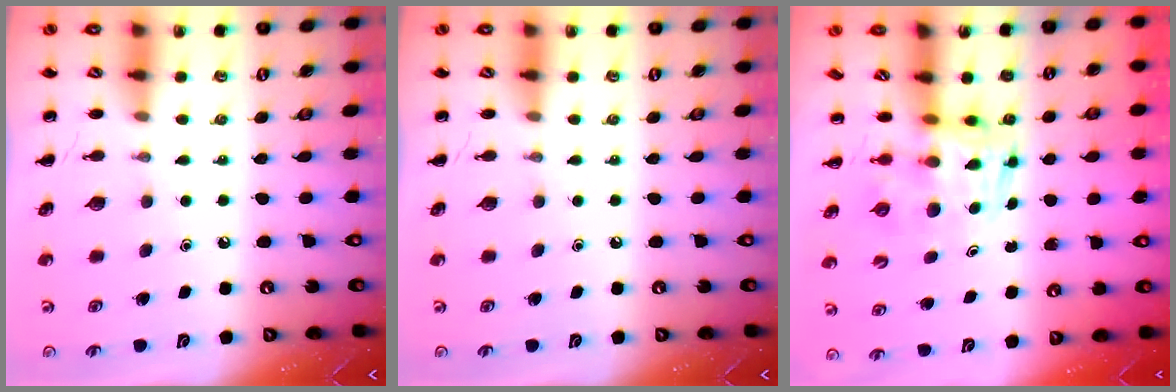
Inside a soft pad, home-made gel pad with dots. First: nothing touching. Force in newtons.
{"total": 0.0}
{"total": 3.4, "press": 3.3, "slide": 0.6}